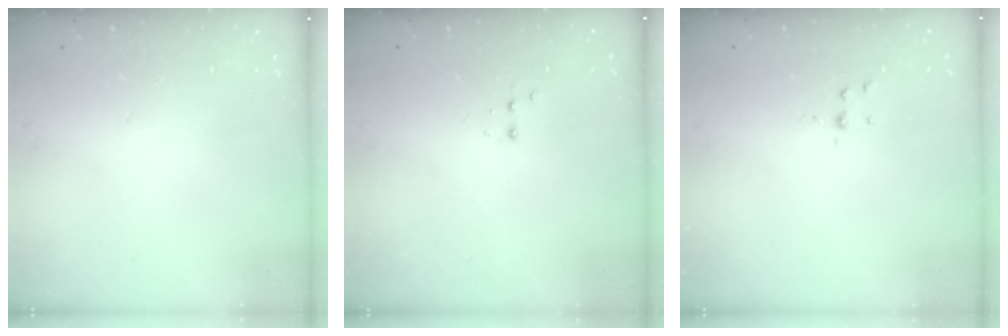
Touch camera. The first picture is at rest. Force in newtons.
{"total": 2.4, "press": 2.2, "slide": 0.9}
{"total": 3.9, "press": 3.9, "slide": 0.4}